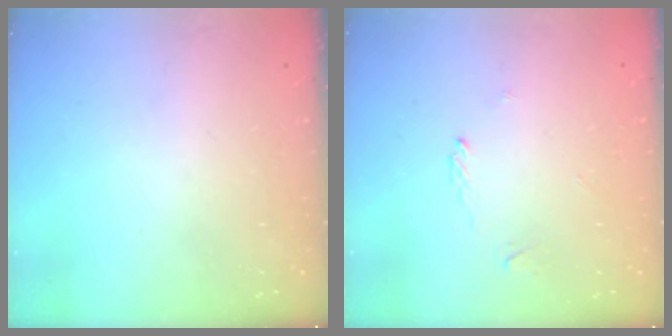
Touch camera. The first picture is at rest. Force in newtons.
{"total": 1.7, "press": 1.7, "slide": 0.3}